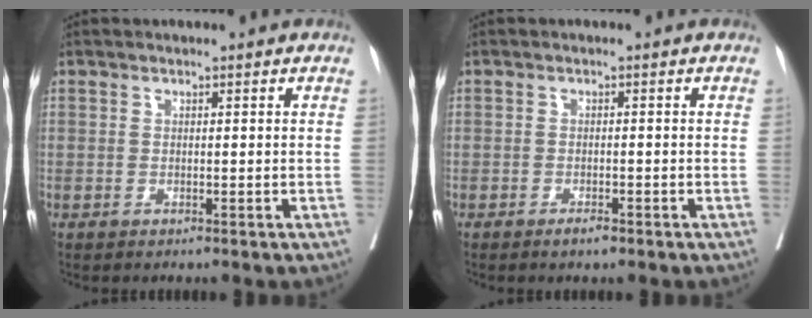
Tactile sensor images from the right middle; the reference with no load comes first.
{"total": 1.4, "force": [-1.0, 0.3, 0.9], "torque": [-0.015, -0.001, -0.014]}